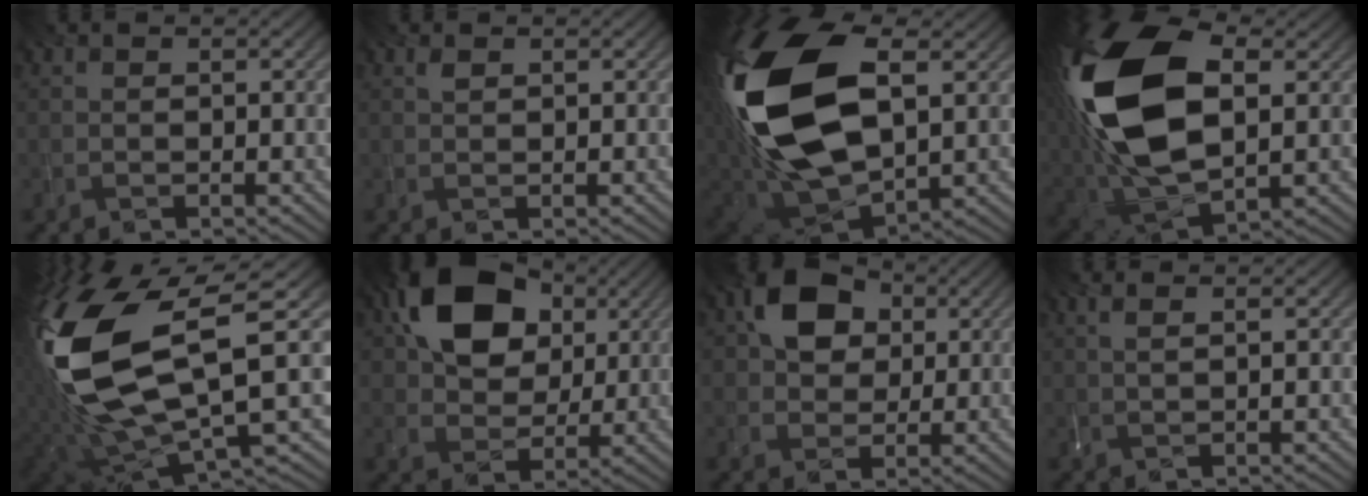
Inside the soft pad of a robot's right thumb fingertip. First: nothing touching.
{"total": 1.0, "force": [0.6, 0.3, 0.7], "torque": [-0.016, 0.002, 0.013]}
{"total": 20.6, "force": [3.8, 12.0, 16.3], "torque": [-0.391, -0.005, 0.073]}
{"total": 19.2, "force": [3.4, 11.1, 15.3], "torque": [-0.347, 0.004, 0.062]}
{"total": 18.1, "force": [3.5, 7.7, 16.0], "torque": [-0.395, -0.018, 0.084]}
{"total": 13.5, "force": [4.7, 9.5, 8.4], "torque": [-0.162, 0.015, 0.078]}
{"total": 9.0, "force": [2.7, 6.5, 5.6], "torque": [-0.116, 0.014, 0.034]}
{"total": 1.9, "force": [1.0, 0.1, 1.7], "torque": [-0.045, 0.008, 0.023]}